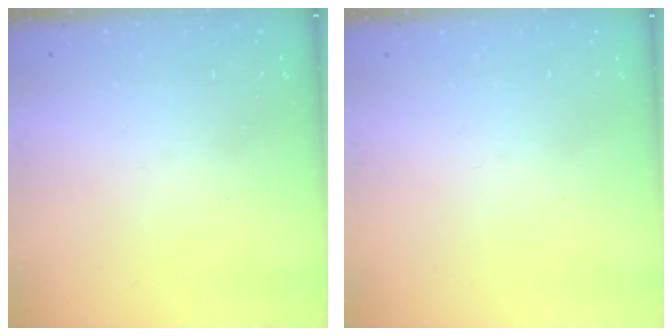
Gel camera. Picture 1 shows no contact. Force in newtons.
{"total": 1.7, "press": 1.6, "slide": 0.1}